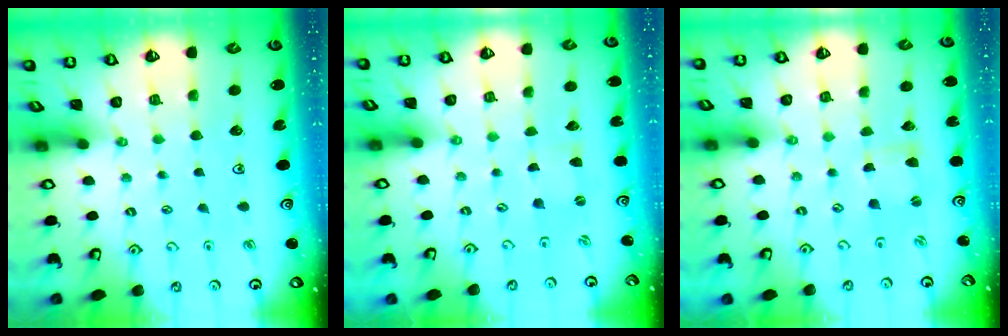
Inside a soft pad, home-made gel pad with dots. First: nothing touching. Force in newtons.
{"total": 0.0}
{"total": 0.7, "press": 0.7, "slide": 0.1}